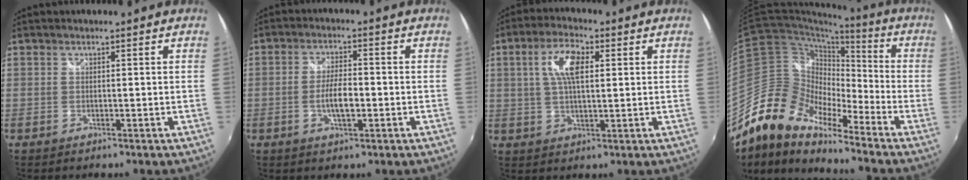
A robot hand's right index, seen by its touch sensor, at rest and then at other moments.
{"total": 5.4, "force": [-1.4, 1.8, 4.9], "torque": [-0.097, -0.001, -0.023]}
{"total": 8.0, "force": [2.1, 3.3, 6.9], "torque": [-0.130, 0.014, 0.038]}
{"total": 15.1, "force": [-11.4, 6.4, 7.6], "torque": [-0.130, 0.000, -0.237]}